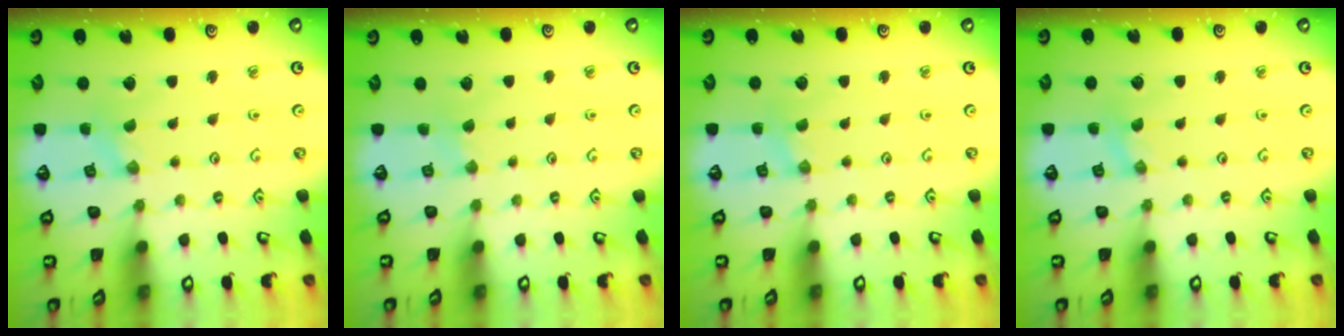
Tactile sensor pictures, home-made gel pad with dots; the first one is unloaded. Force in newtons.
{"total": 1.8, "press": 1.8, "slide": 0.3}
{"total": 0.0}
{"total": 0.0}